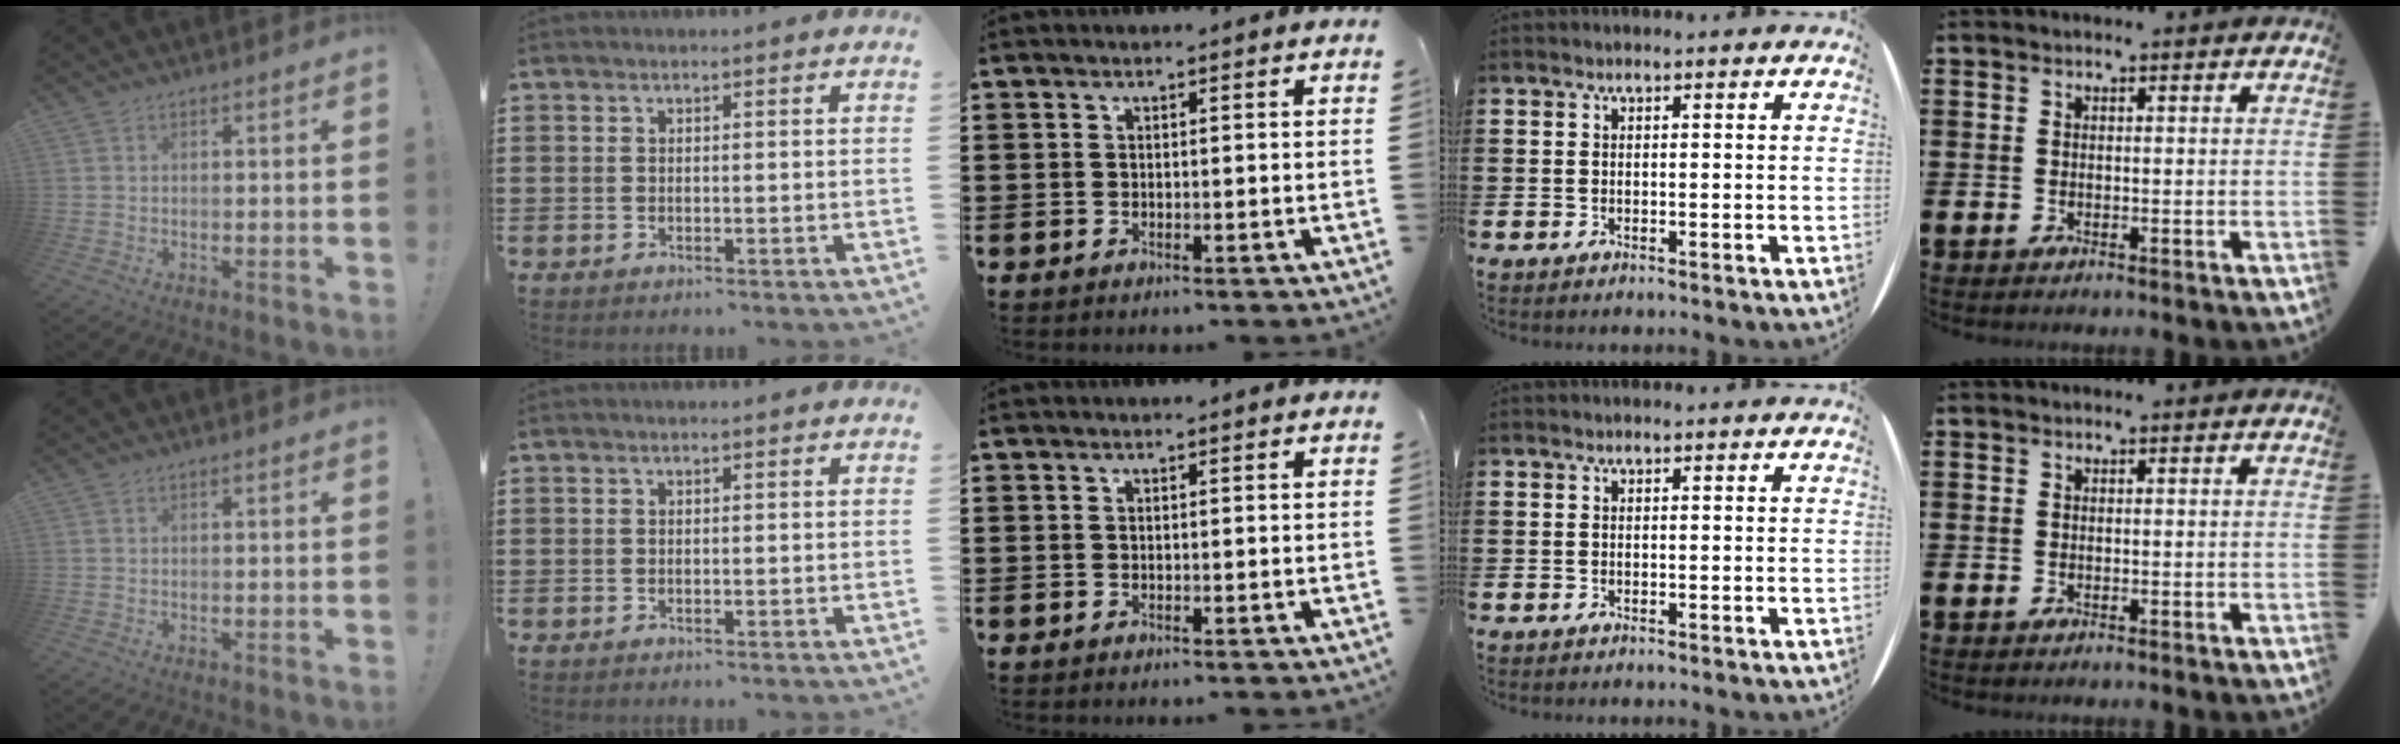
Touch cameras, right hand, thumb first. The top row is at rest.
{}